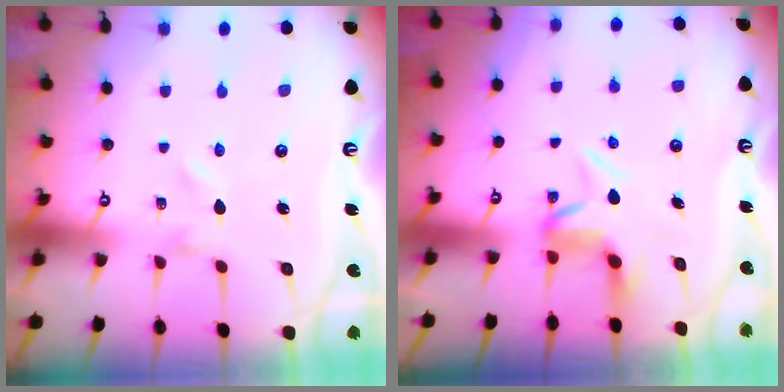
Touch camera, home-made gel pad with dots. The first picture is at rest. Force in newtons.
{"total": 4.8, "press": 4.8, "slide": 0.4}